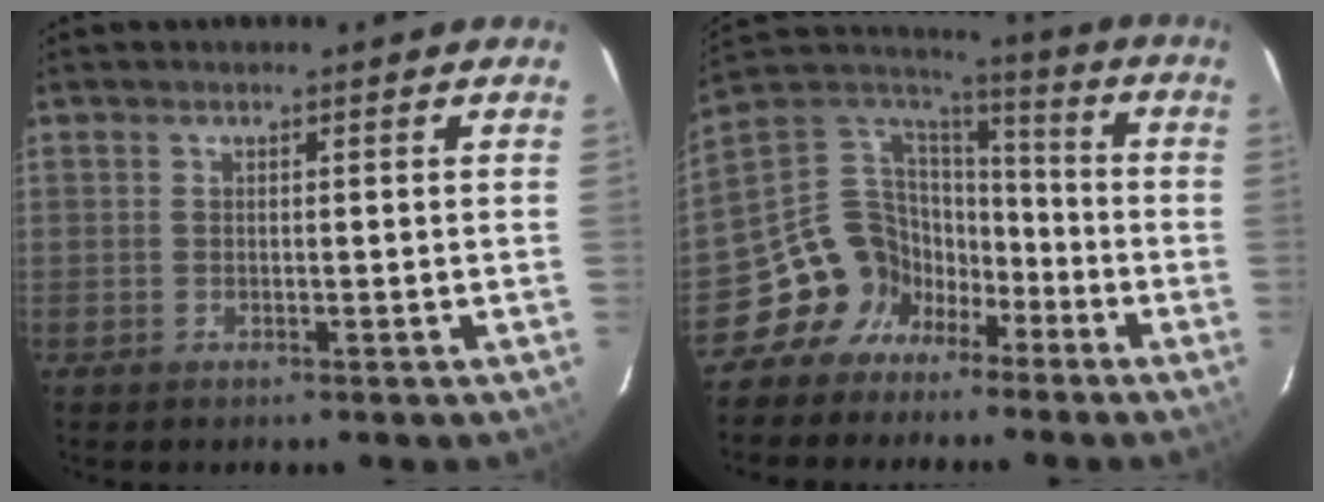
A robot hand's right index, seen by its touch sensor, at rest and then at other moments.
{"total": 13.4, "force": [-8.4, 10.0, 3.3], "torque": [-0.086, 0.043, -0.155]}